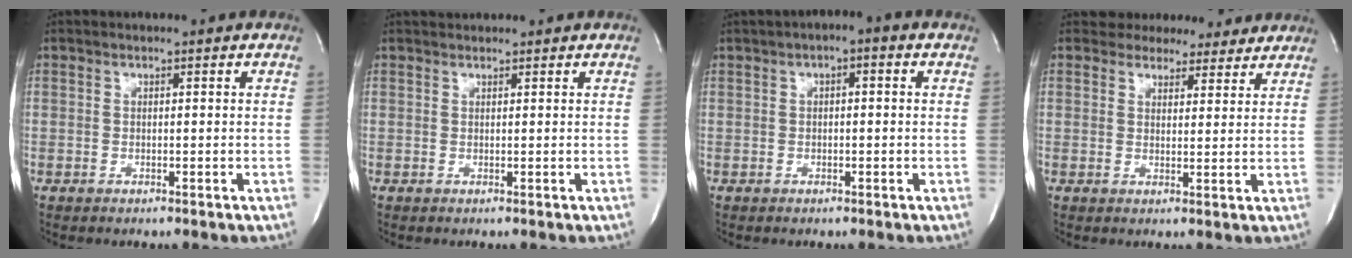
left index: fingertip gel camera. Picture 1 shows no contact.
{"total": 1.7, "force": [1.7, 0.3, 0.1], "torque": [-0.008, 0.018, 0.030]}
{"total": 3.2, "force": [1.0, 1.0, 2.8], "torque": [-0.043, 0.009, 0.008]}
{"total": 8.0, "force": [7.3, 3.2, 0.7], "torque": [0.009, 0.004, 0.076]}